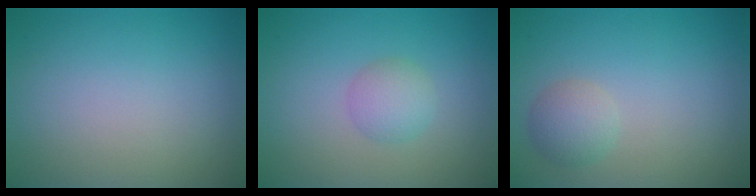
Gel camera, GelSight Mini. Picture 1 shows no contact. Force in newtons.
{"total": 2.0, "press": 2.0, "slide": 0.1}
{"total": 2.1, "press": 2.1, "slide": 0.0}